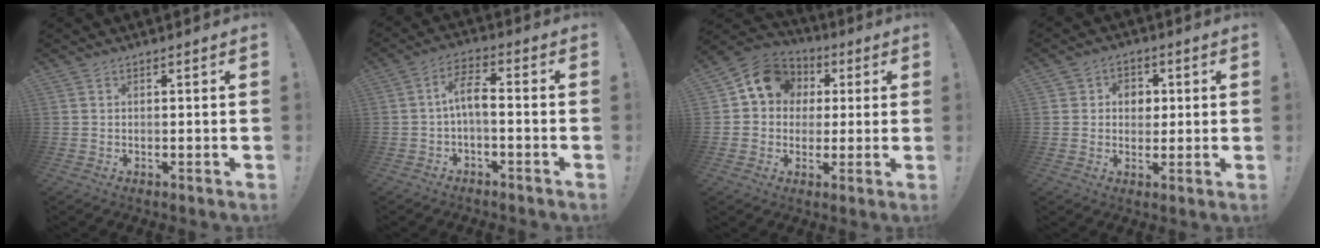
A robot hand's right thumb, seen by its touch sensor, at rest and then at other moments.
{"total": 7.1, "force": [-1.0, 2.7, 6.4], "torque": [-0.120, 0.009, -0.018]}
{"total": 12.6, "force": [3.3, 10.7, 5.8], "torque": [-0.082, 0.002, 0.069]}
{"total": 5.5, "force": [0.5, 5.3, 1.7], "torque": [-0.016, -0.002, 0.007]}